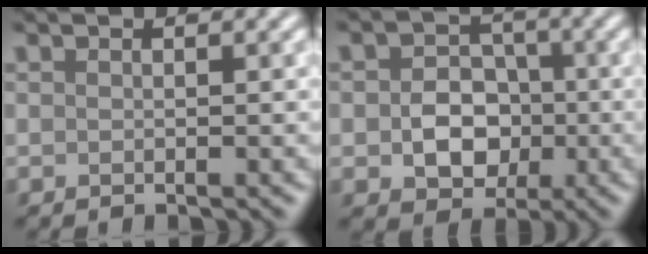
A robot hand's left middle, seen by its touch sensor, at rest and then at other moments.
{"total": 5.2, "force": [-0.8, 4.1, 3.1], "torque": [-0.046, -0.005, -0.013]}